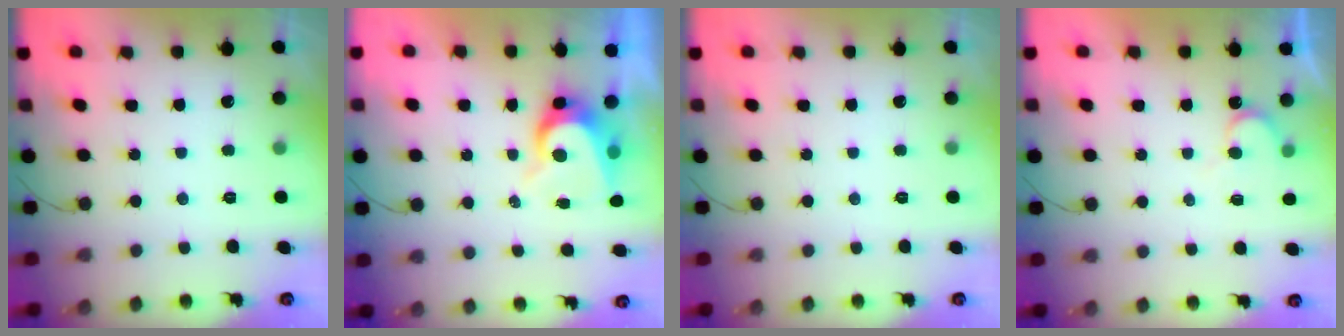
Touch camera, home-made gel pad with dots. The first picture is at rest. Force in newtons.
{"total": 7.5, "press": 7.4, "slide": 0.8}
{"total": 0.0}
{"total": 4.1, "press": 4.1, "slide": 0.4}